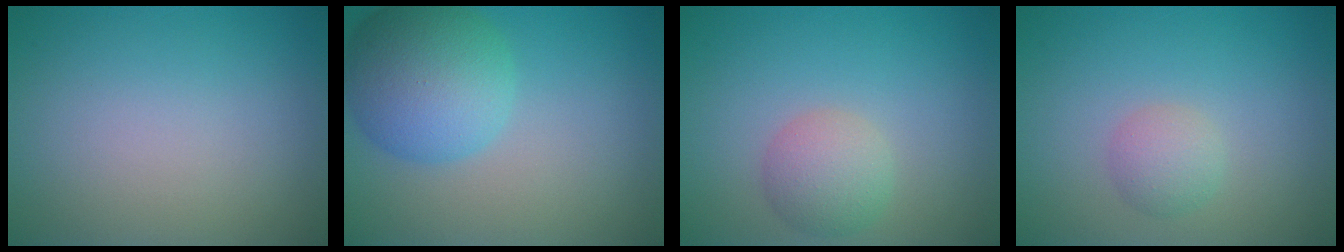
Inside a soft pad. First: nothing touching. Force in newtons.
{"total": 6.4, "press": 6.4, "slide": 0.3}
{"total": 3.0, "press": 3.0, "slide": 0.1}
{"total": 1.9, "press": 1.9, "slide": 0.1}